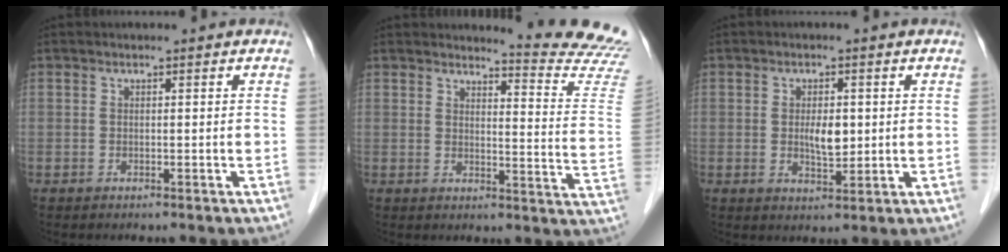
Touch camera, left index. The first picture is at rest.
{"total": 13.1, "force": [12.9, -1.6, 0.6], "torque": [-0.001, -0.140, 0.125]}
{"total": 3.8, "force": [0.3, 1.6, 3.4], "torque": [-0.063, -0.004, 0.009]}